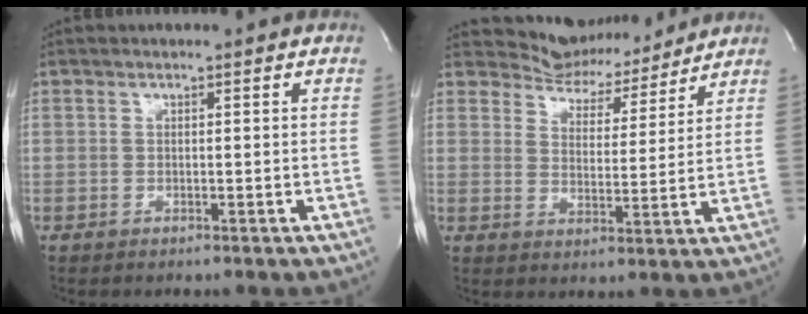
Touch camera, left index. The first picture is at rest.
{"total": 8.8, "force": [8.3, 2.8, 0.0], "torque": [0.001, -0.006, 0.120]}